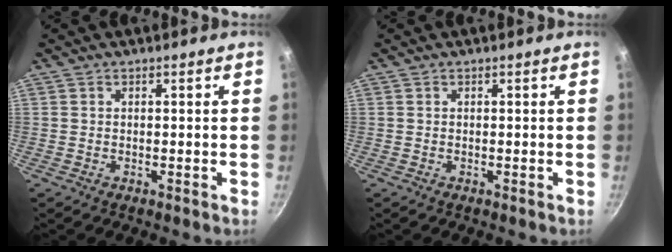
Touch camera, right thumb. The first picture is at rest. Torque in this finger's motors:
{"motor_torque": [0.00, 0.00, 0.02, 0.00, 0.00]}